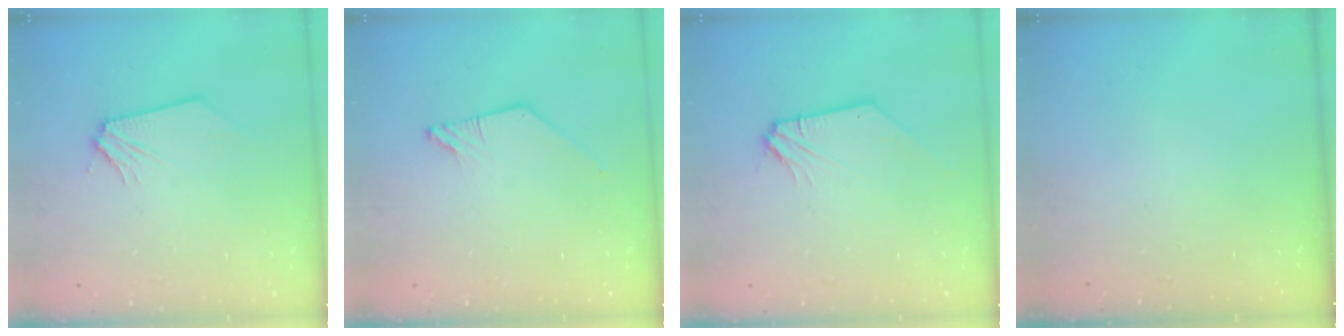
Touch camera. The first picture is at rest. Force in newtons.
{"total": 0.7, "press": 0.7, "slide": 0.2}
{"total": 1.2, "press": 1.2, "slide": 0.1}
{"total": 0.0}